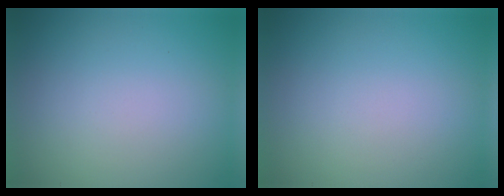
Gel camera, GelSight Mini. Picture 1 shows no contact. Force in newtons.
{"total": 0.0}